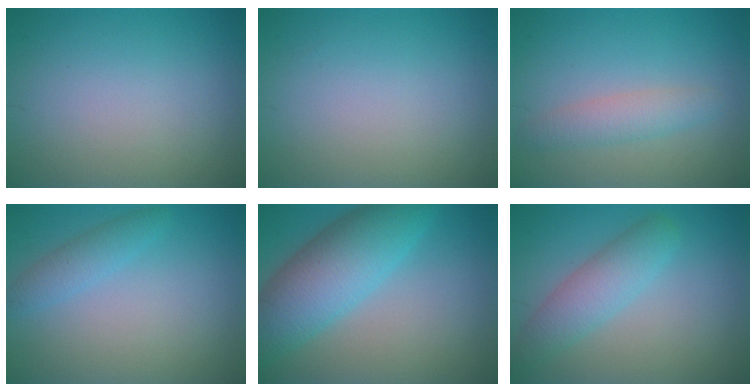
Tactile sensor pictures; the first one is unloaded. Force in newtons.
{"total": 0.0}
{"total": 2.5, "press": 2.5, "slide": 0.1}
{"total": 1.9, "press": 1.9, "slide": 0.1}
{"total": 8.1, "press": 8.0, "slide": 0.4}
{"total": 3.7, "press": 3.7, "slide": 0.2}